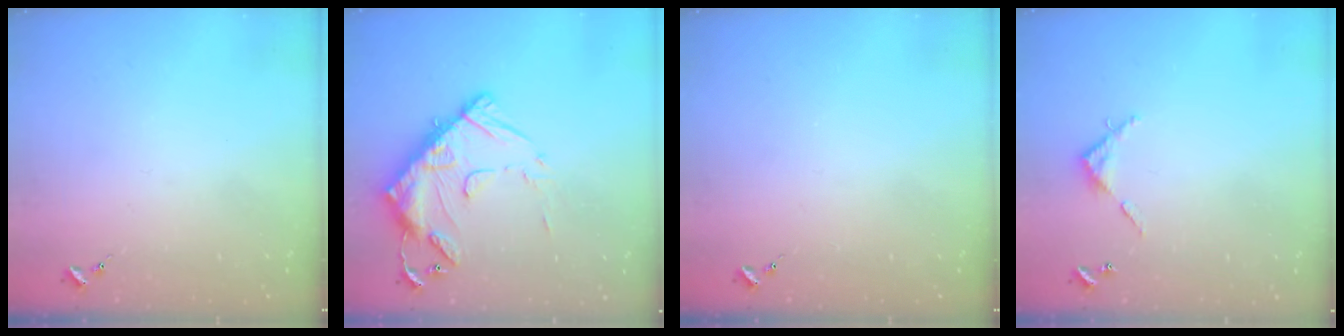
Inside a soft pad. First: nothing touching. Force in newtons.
{"total": 16.8, "press": 16.7, "slide": 1.2}
{"total": 0.0}
{"total": 4.5, "press": 4.5, "slide": 0.4}